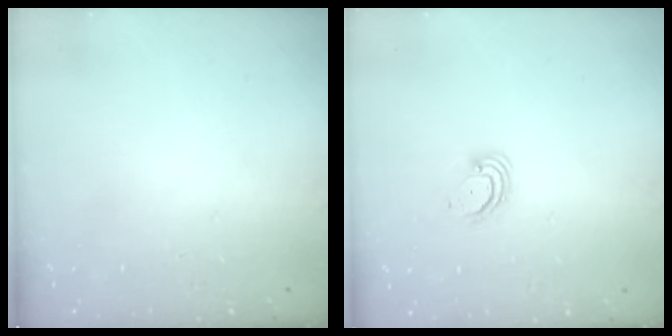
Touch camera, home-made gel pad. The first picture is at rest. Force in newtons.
{"total": 3.1, "press": 3.1, "slide": 0.2}